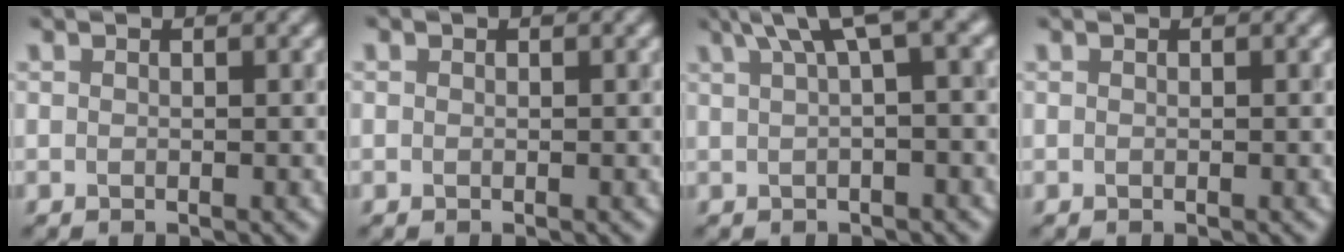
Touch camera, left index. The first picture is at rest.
{"total": 0.0}
{"total": 5.2, "force": [2.4, 1.0, 4.5], "torque": [-0.049, 0.023, 0.040]}
{"total": 0.0}